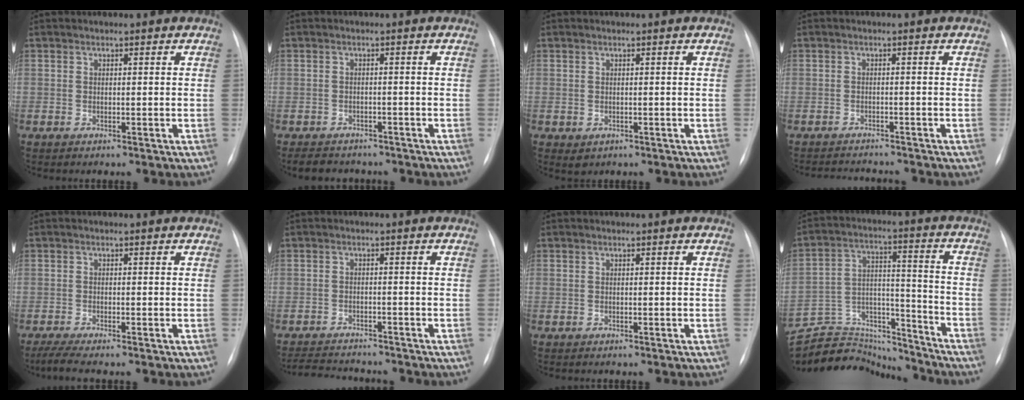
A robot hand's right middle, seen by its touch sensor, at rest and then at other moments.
{"total": 5.7, "force": [-5.0, 2.5, 1.4], "torque": [-0.022, -0.002, -0.065]}
{"total": 1.1, "force": [-0.3, 1.0, 0.4], "torque": [-0.009, 0.000, 0.004]}
{"total": 4.6, "force": [-4.5, 0.1, 0.7], "torque": [-0.007, -0.008, -0.067]}
{"total": 3.1, "force": [-2.5, -0.1, 1.9], "torque": [-0.041, -0.009, -0.047]}
{"total": 7.6, "force": [-7.3, 0.9, 2.0], "torque": [-0.033, -0.004, -0.112]}
{"total": 0.0}
{"total": 19.0, "force": [-18.5, 3.8, 2.3], "torque": [-0.054, 0.046, -0.286]}